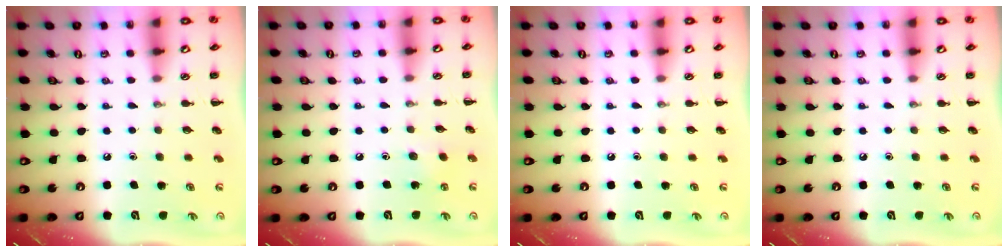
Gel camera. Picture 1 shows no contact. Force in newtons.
{"total": 5.6, "press": 5.4, "slide": 1.6}
{"total": 0.0}
{"total": 0.0}